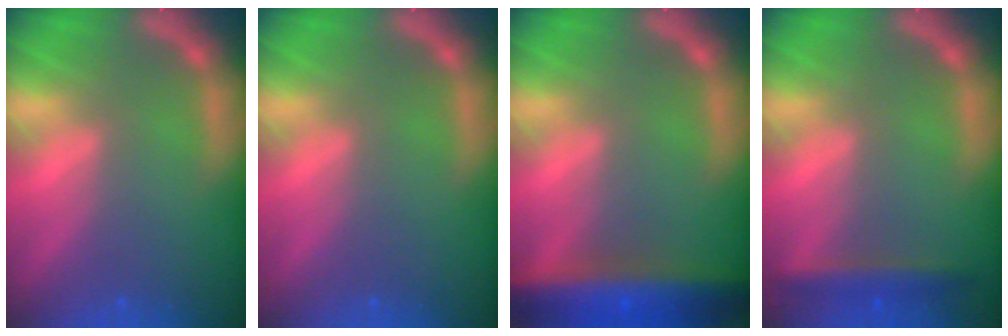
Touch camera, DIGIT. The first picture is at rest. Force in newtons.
{"total": 0.0}
{"total": 9.5}
{"total": 2.9}